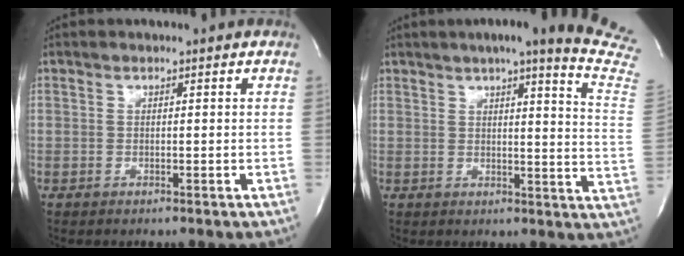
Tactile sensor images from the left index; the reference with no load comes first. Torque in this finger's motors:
{"motor_torque": [0.47, -0.78, 0.17, 0.05]}